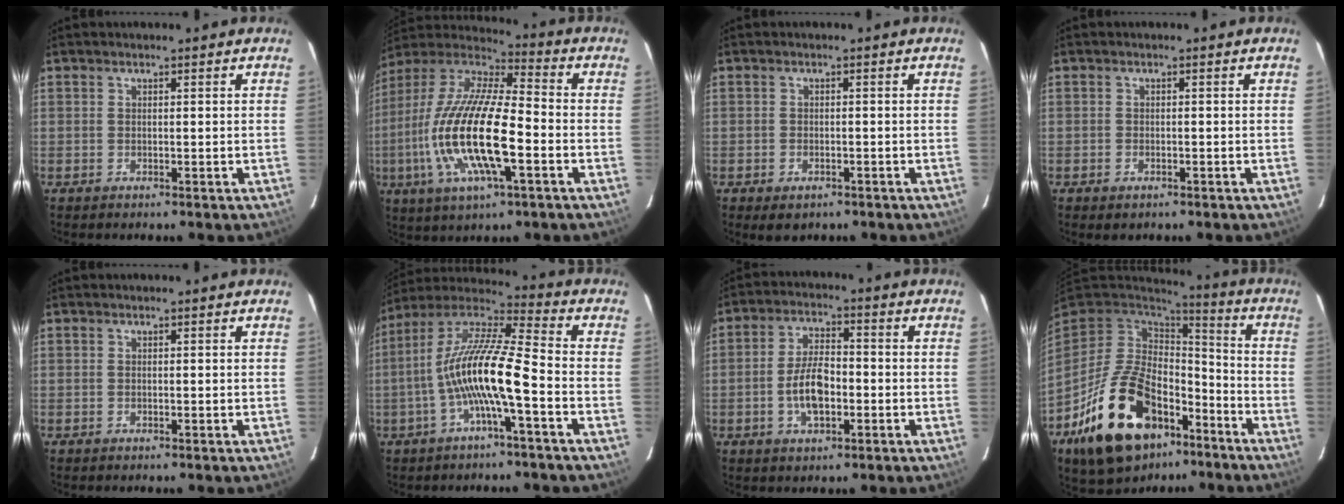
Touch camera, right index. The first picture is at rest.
{"total": 21.5, "force": [-5.4, 6.4, 19.8], "torque": [-0.398, -0.020, -0.108]}
{"total": 3.1, "force": [-1.8, 2.0, 1.5], "torque": [-0.033, -0.006, -0.024]}
{"total": 1.5, "force": [-1.0, 1.0, 0.6], "torque": [-0.013, -0.001, -0.015]}
{"total": 0.0}
{"total": 14.2, "force": [-4.0, 1.5, 13.6], "torque": [-0.257, 0.010, -0.083]}
{"total": 8.1, "force": [-2.2, 3.9, 6.8], "torque": [-0.134, 0.007, -0.036]}
{"total": 24.8, "force": [-12.9, 14.1, 15.8], "torque": [-0.315, -0.003, -0.196]}